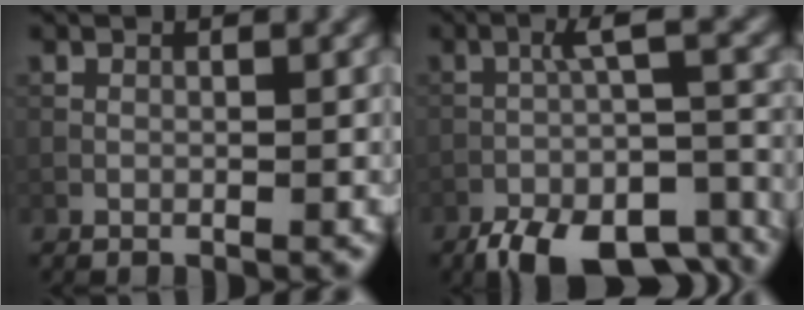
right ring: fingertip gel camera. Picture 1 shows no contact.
{"total": 10.3, "force": [-6.8, 3.3, 7.1], "torque": [-0.115, -0.007, -0.108]}